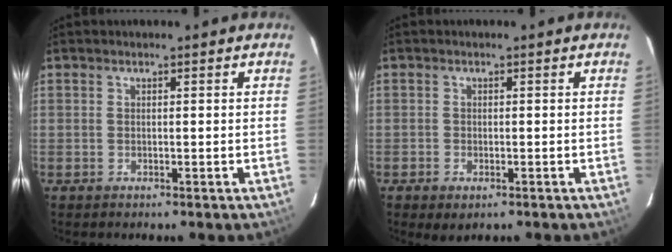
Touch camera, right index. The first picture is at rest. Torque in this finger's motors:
{"motor_torque": [0.23, -0.24, 0.10, -0.01]}